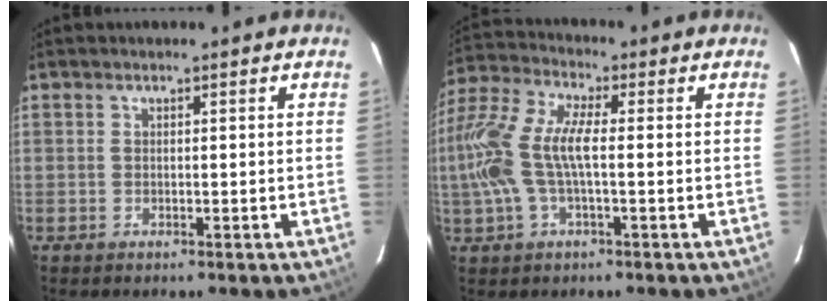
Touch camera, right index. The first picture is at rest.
{"total": 14.5, "force": [-1.3, 5.2, 13.5], "torque": [-0.285, 0.007, -0.030]}